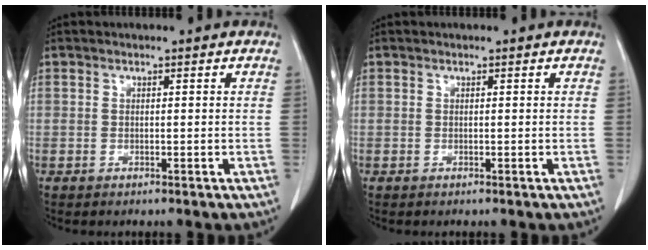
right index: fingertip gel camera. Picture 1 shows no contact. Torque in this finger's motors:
{"motor_torque": [0.00, 0.00, 0.00, 0.00]}